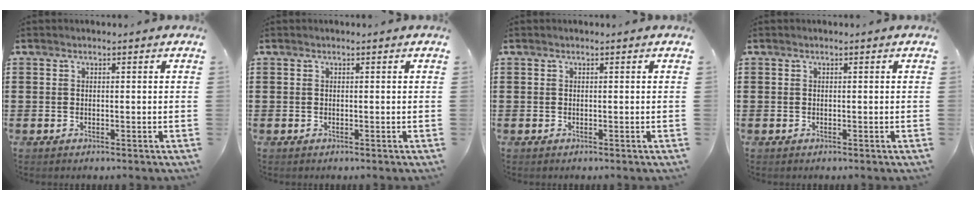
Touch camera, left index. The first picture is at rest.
{"total": 0.0}
{"total": 0.0}
{"total": 0.0}